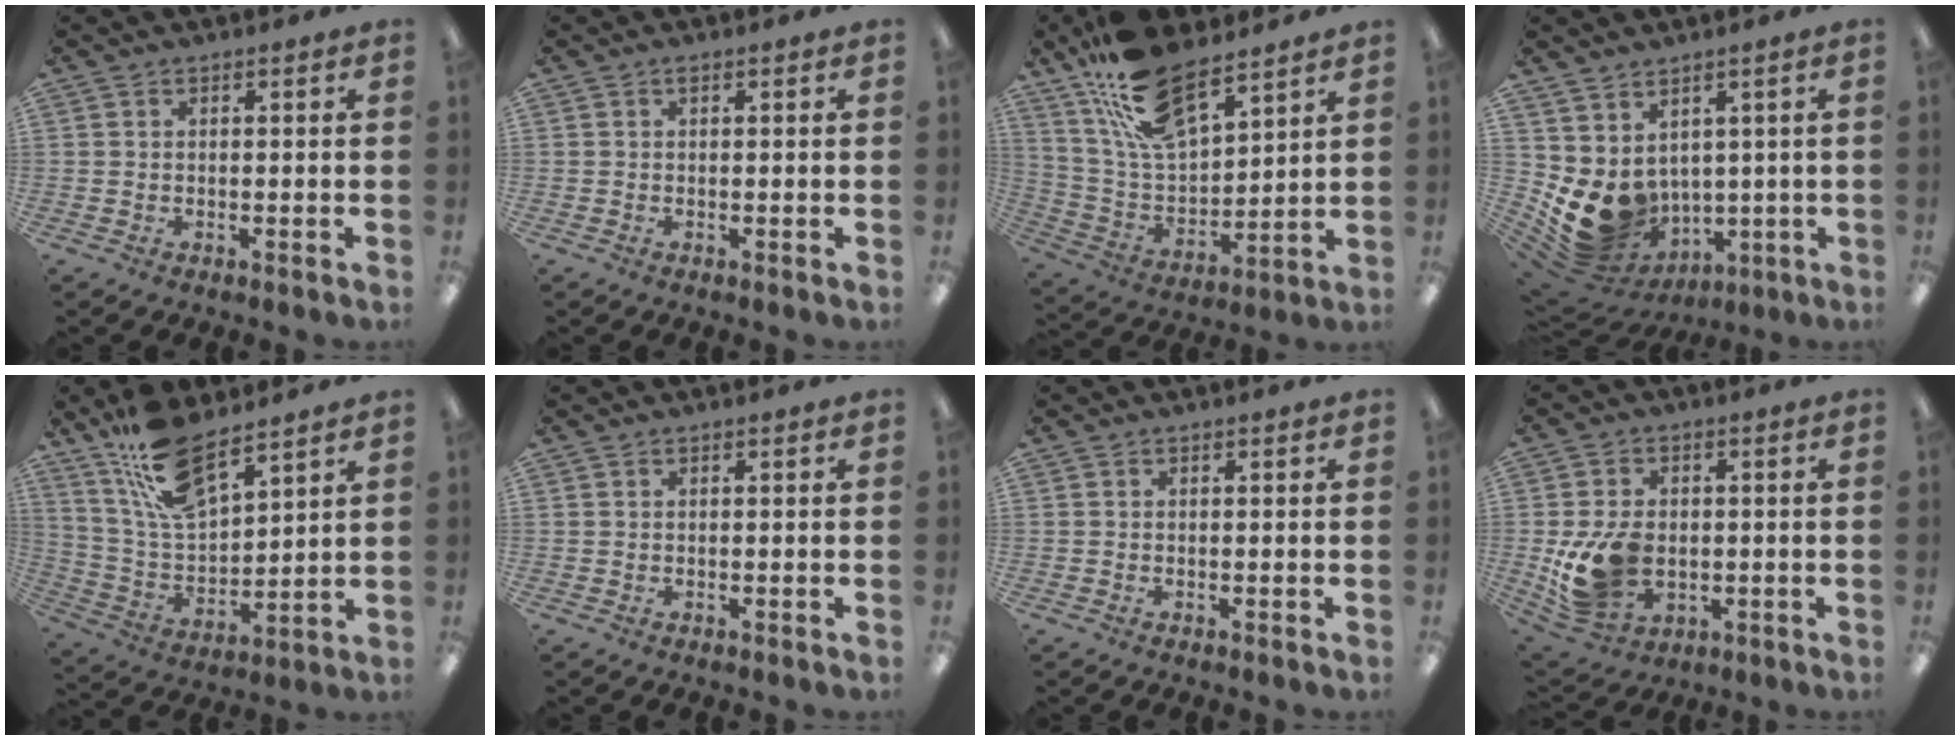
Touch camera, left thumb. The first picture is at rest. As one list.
[{"total": 0.5, "force": [0.3, 0.1, 0.4], "torque": [-0.009, 0.003, 0.005]}, {"total": 18.3, "force": [13.1, 7.6, 10.4], "torque": [-0.217, -0.064, 0.236]}, {"total": 9.9, "force": [1.0, 8.5, 5.0], "torque": [-0.116, -0.039, 0.030]}, {"total": 15.0, "force": [10.9, 5.6, 8.6], "torque": [-0.171, -0.052, 0.198]}, {"total": 0.0}, {"total": 0.0}, {"total": 12.8, "force": [-1.8, 9.3, 8.7], "torque": [-0.178, 0.003, -0.028]}]